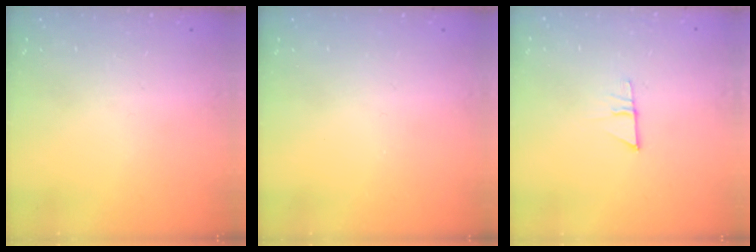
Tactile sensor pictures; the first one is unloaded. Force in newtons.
{"total": 0.0}
{"total": 7.0, "press": 7.0, "slide": 0.5}